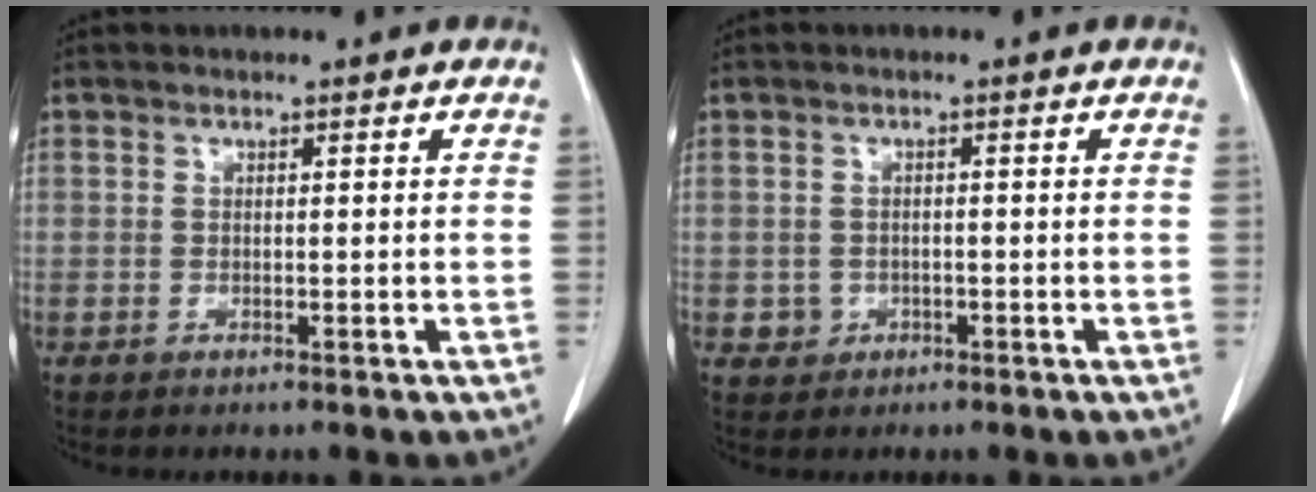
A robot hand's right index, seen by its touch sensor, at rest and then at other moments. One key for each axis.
{"total": 2.0, "fx": -0.6, "fy": 1.8, "fz": 0.5, "tx": -0.005, "ty": 0.006, "tz": -0.003}